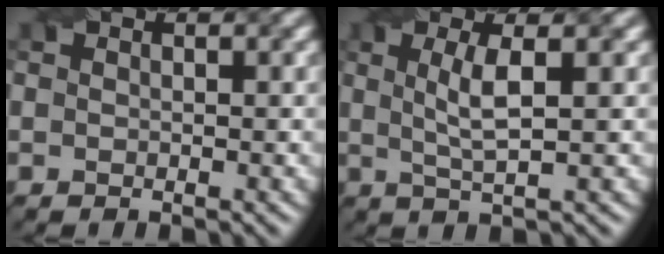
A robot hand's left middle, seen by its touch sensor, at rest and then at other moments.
{"total": 3.4, "force": [0.7, 0.7, 3.3], "torque": [-0.066, 0.001, 0.014]}